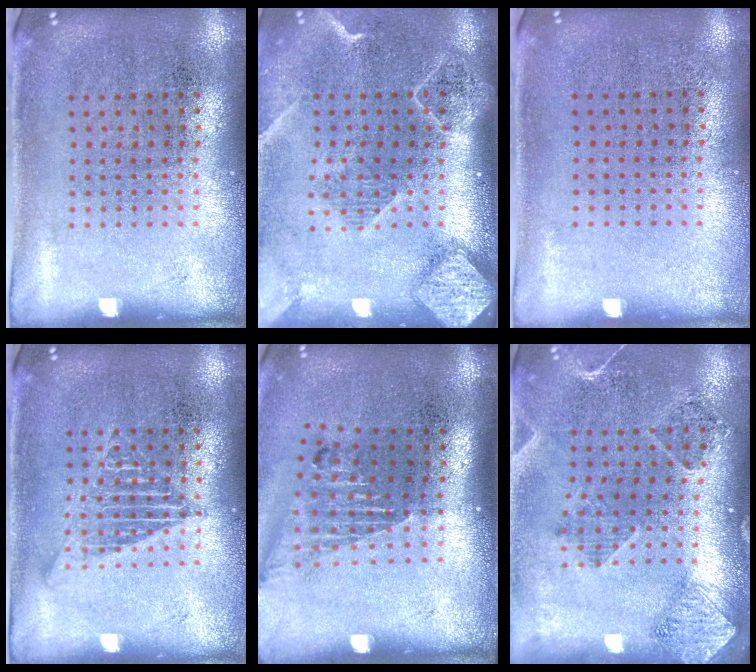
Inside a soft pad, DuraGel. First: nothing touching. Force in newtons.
{"total": 2.5, "press": 2.0, "slide": 1.4}
{"total": 0.0}
{"total": 1.9, "press": 1.9, "slide": 0.2}
{"total": 1.6, "press": 1.2, "slide": 1.0}
{"total": 1.5, "press": 1.4, "slide": 0.5}